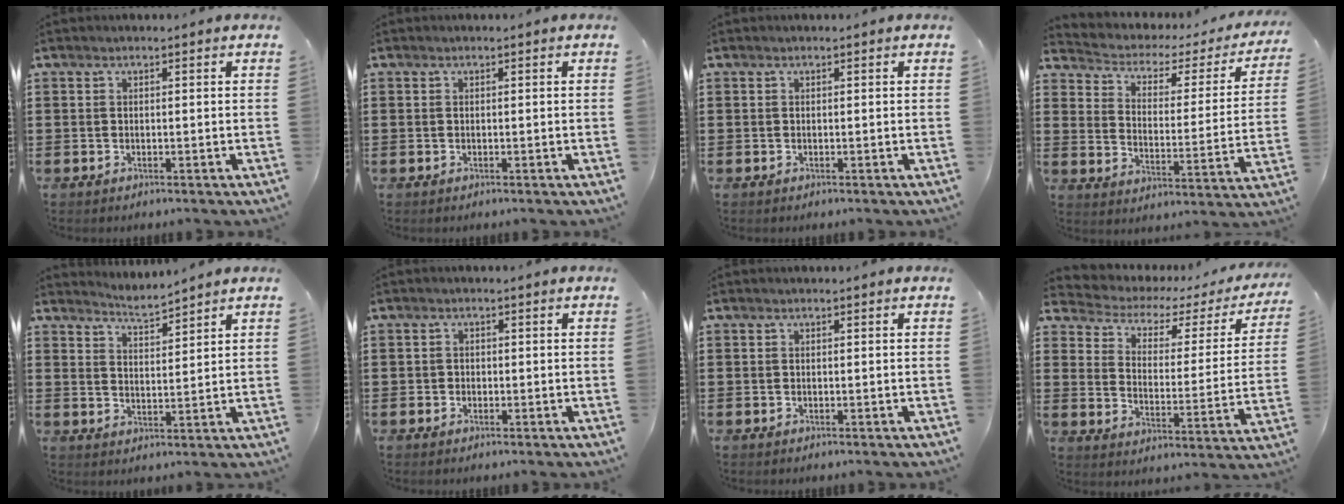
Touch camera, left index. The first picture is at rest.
{"total": 0.0}
{"total": 0.0}
{"total": 2.5, "force": [1.4, 1.7, 1.1], "torque": [-0.037, -0.014, 0.013]}
{"total": 3.2, "force": [3.2, -0.4, 0.2], "torque": [-0.015, -0.016, 0.057]}
{"total": 0.8, "force": [-0.1, 0.8, 0.2], "torque": [-0.007, 0.004, -0.004]}
{"total": 0.0}
{"total": 2.8, "force": [1.6, 1.7, 1.5], "torque": [-0.046, -0.013, 0.015]}